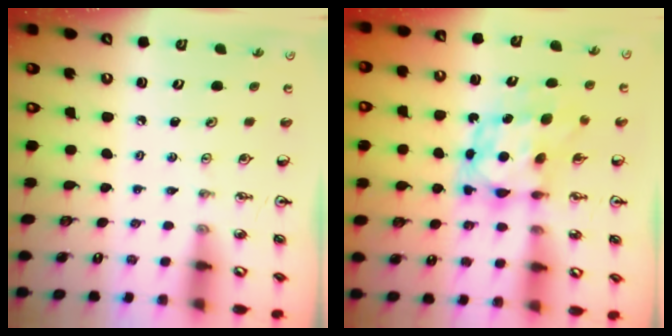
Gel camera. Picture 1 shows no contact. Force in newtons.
{"total": 7.6, "press": 7.6, "slide": 0.8}